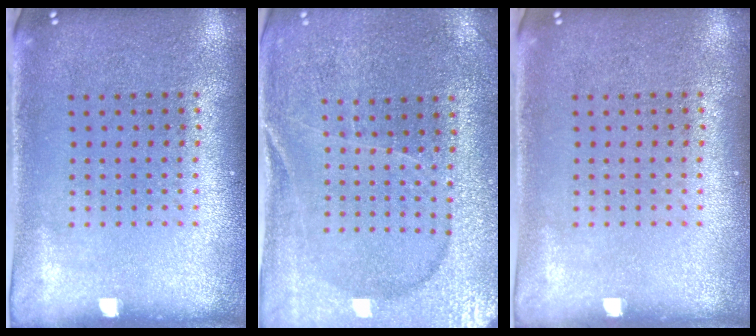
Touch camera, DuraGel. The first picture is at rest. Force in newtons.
{"total": 1.8, "press": 1.8, "slide": 0.2}
{"total": 0.0}